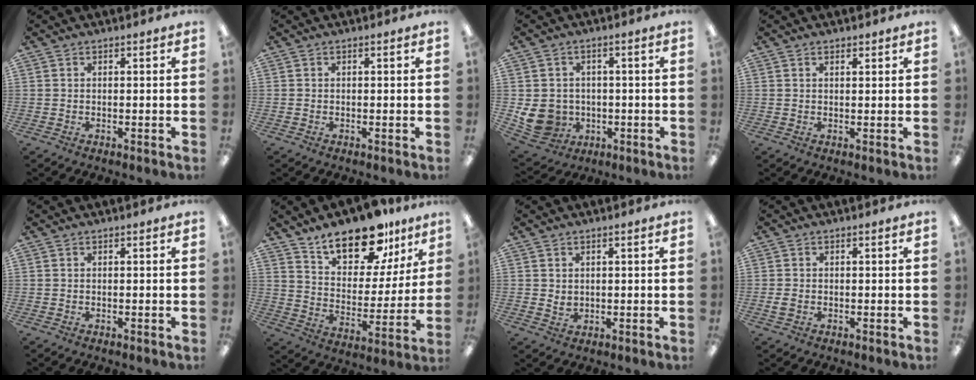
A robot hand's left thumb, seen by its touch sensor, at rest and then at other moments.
{"total": 0.0}
{"total": 8.8, "force": [-1.7, 8.0, 3.2], "torque": [-0.090, 0.000, -0.026]}
{"total": 1.0, "force": [0.8, 0.3, 0.4], "torque": [-0.008, -0.001, 0.016]}
{"total": 0.0}
{"total": 17.6, "force": [13.5, 7.7, 8.3], "torque": [-0.128, -0.086, 0.236]}
{"total": 1.4, "force": [0.6, 1.1, 0.6], "torque": [-0.013, -0.001, 0.012]}
{"total": 1.4, "force": [-0.4, 0.9, 1.0], "torque": [-0.025, -0.004, -0.009]}